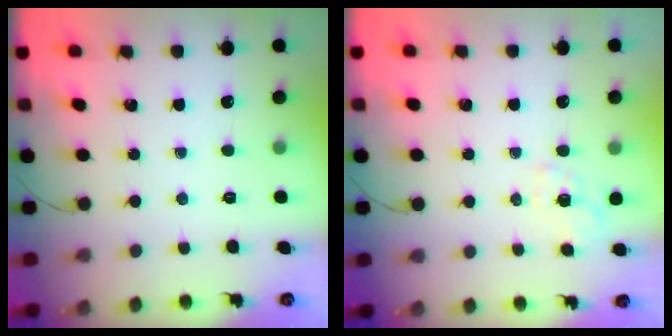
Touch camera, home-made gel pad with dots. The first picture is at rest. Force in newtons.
{"total": 2.1, "press": 1.7, "slide": 1.1}